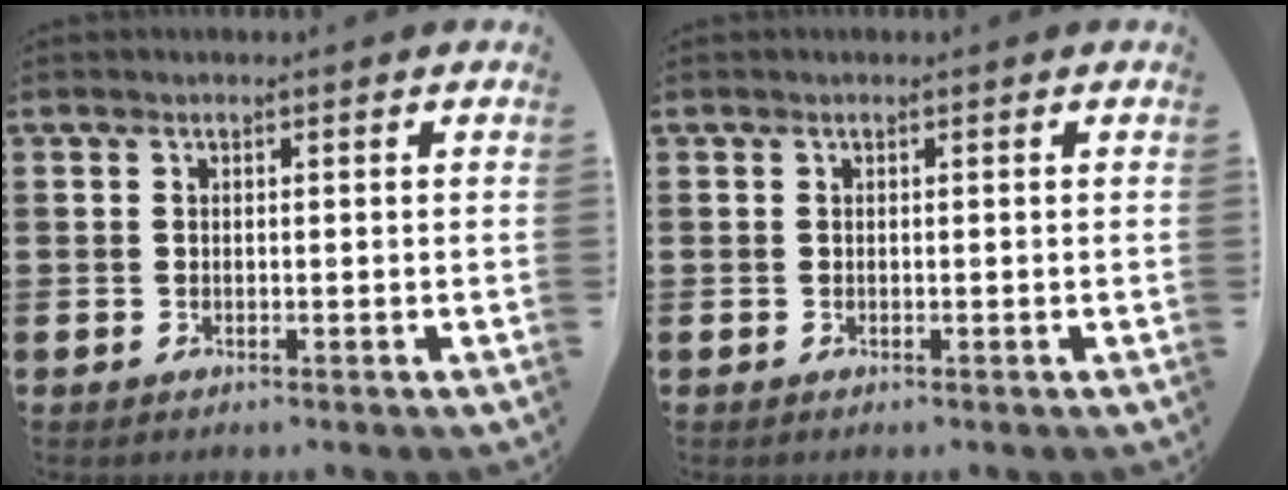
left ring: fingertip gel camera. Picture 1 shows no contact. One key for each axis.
{"total": 0.0}